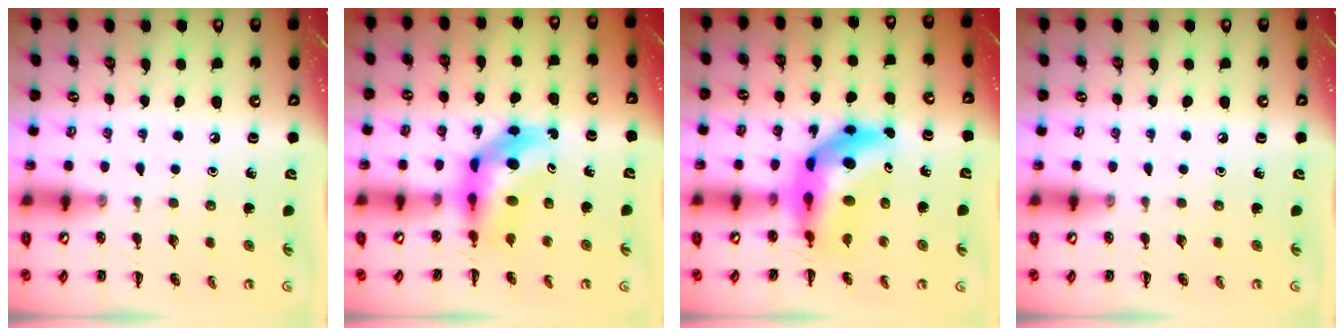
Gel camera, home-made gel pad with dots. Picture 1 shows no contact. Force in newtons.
{"total": 5.9, "press": 5.7, "slide": 1.3}
{"total": 9.3, "press": 8.7, "slide": 3.2}
{"total": 0.0}